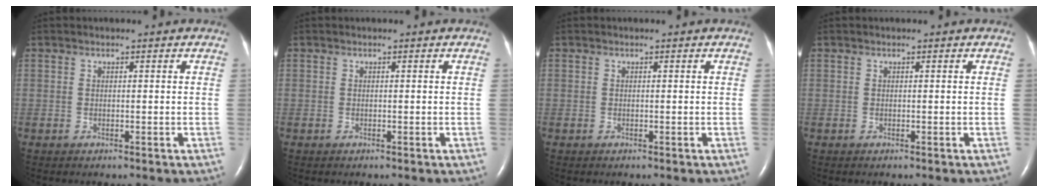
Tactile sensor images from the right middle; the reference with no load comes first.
{"total": 0.0}
{"total": 0.0}
{"total": 0.0}